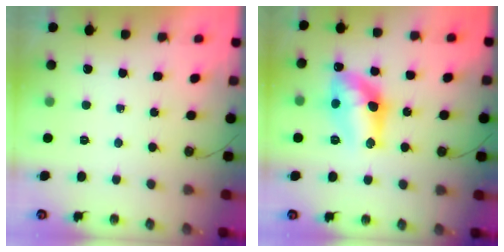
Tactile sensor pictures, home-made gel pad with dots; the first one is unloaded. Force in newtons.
{"total": 12.7, "press": 12.7, "slide": 1.0}